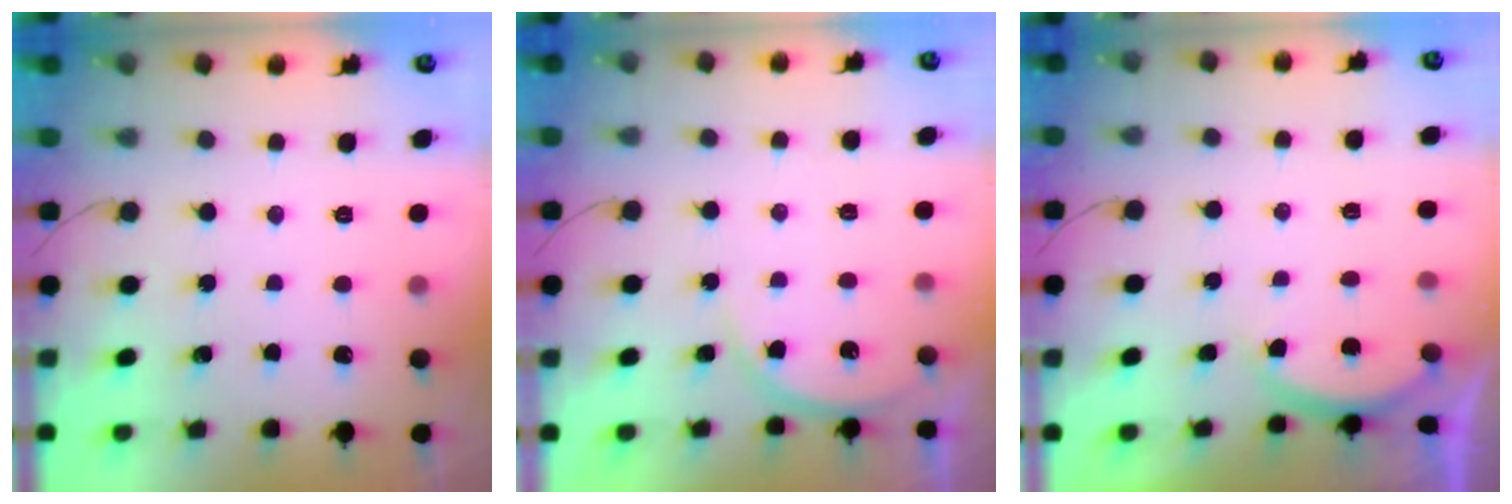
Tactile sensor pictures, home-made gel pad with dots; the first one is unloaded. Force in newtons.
{"total": 5.0, "press": 5.0, "slide": 0.5}
{"total": 2.6, "press": 2.5, "slide": 0.7}